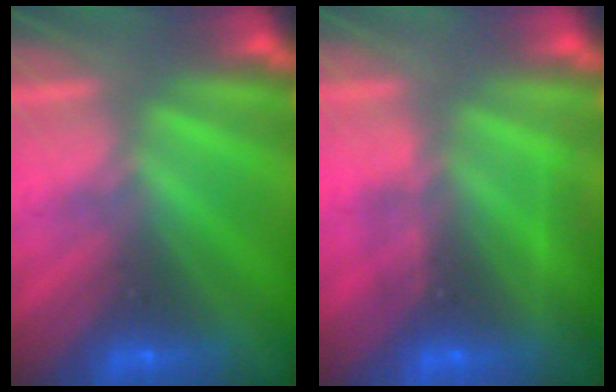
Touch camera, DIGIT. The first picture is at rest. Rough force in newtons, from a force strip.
{"total": 2.9}